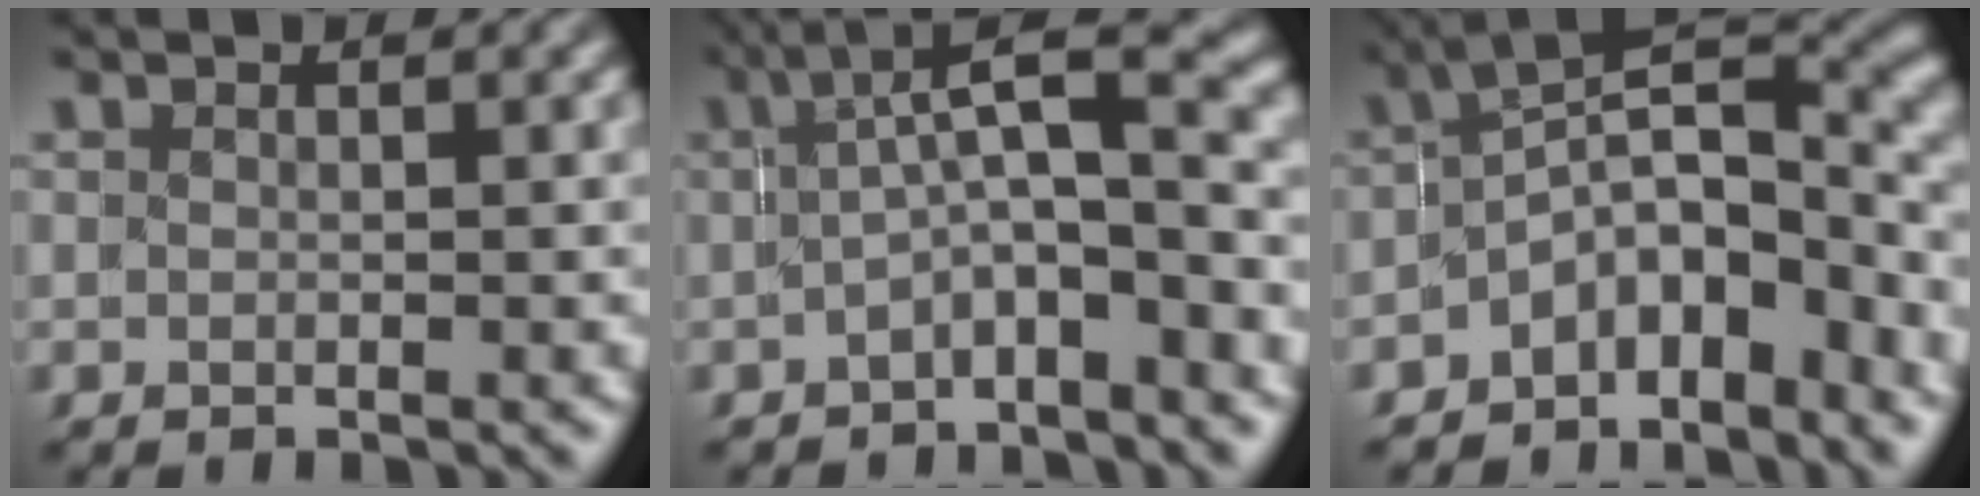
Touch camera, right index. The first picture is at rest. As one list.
[{"total": 6.3, "force": [-0.6, 2.5, 5.7], "torque": [-0.067, 0.006, -0.009]}, {"total": 10.7, "force": [-2.3, 6.1, 8.5], "torque": [-0.114, -0.017, -0.036]}]